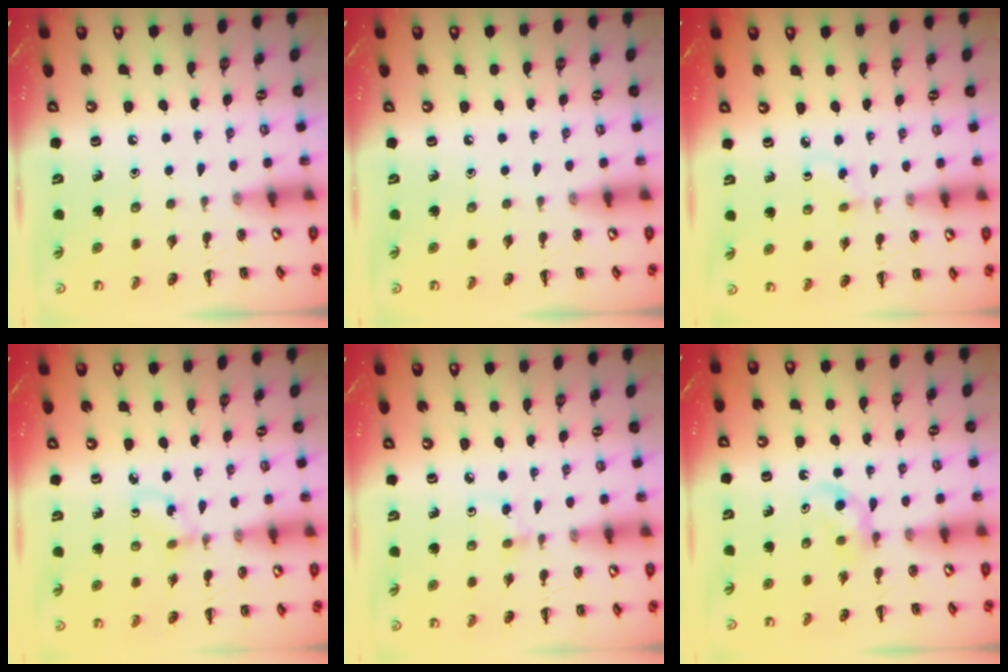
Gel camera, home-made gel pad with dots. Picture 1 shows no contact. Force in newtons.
{"total": 0.0}
{"total": 1.9, "press": 1.7, "slide": 0.9}
{"total": 1.7, "press": 1.6, "slide": 0.7}
{"total": 2.7, "press": 2.4, "slide": 1.2}
{"total": 3.8, "press": 3.5, "slide": 1.6}